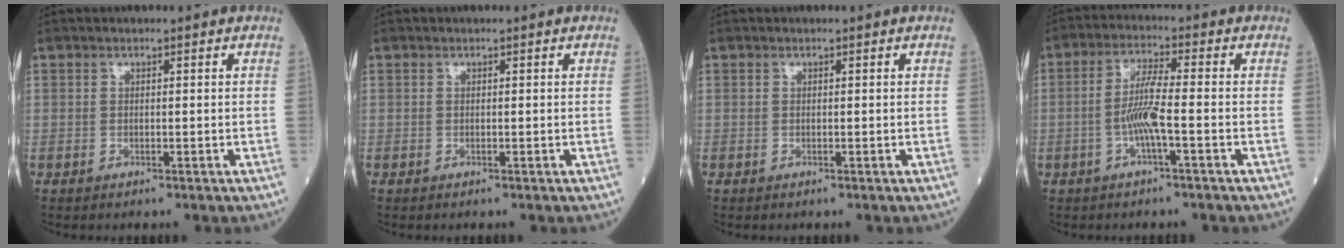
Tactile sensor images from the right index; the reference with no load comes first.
{"total": 0.0}
{"total": 0.0}
{"total": 5.6, "force": [-1.5, 0.0, 5.4], "torque": [-0.114, 0.005, -0.031]}